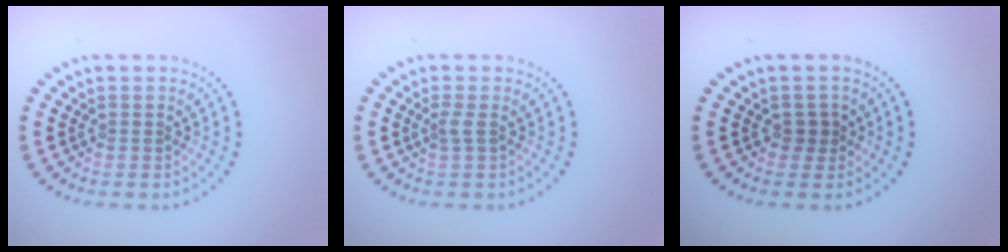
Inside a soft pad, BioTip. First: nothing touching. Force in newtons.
{"total": 0.9, "press": 0.5, "slide": 0.8}
{"total": 1.1, "press": 0.9, "slide": 0.7}